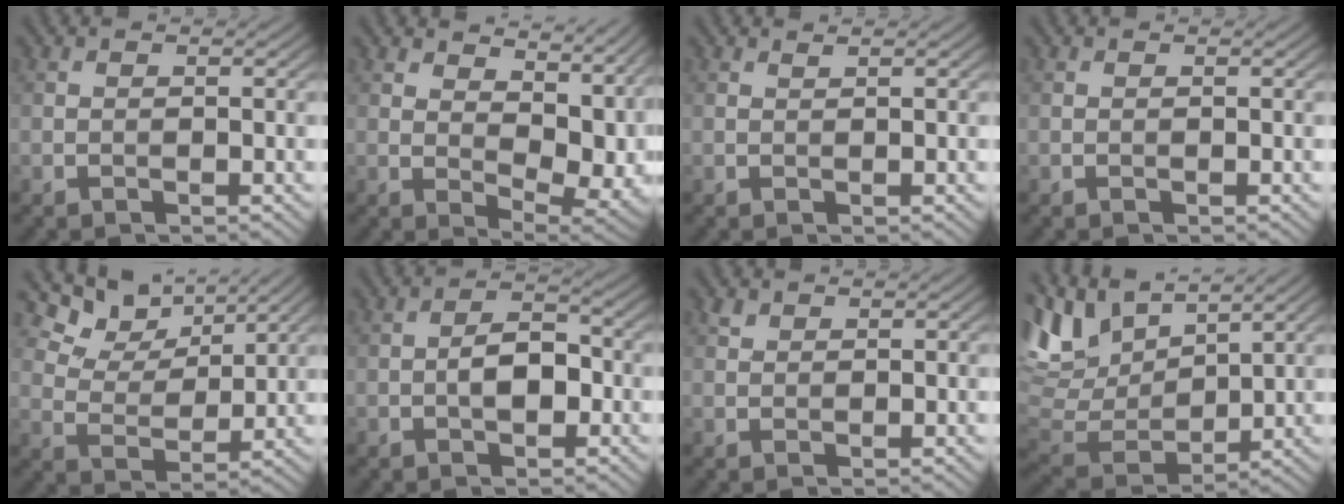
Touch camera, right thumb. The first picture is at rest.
{"total": 11.3, "force": [5.7, 5.1, 8.2], "torque": [-0.132, -0.008, 0.104]}
{"total": 0.5, "force": [0.5, -0.1, 0.2], "torque": [-0.005, 0.002, 0.011]}
{"total": 0.0}
{"total": 8.9, "force": [6.5, 4.2, 4.5], "torque": [-0.100, -0.015, 0.132]}
{"total": 4.1, "force": [-1.0, 2.2, 3.3], "torque": [-0.056, 0.007, -0.020]}
{"total": 1.0, "force": [0.8, 0.6, 0.3], "torque": [-0.007, 0.001, 0.015]}
{"total": 11.1, "force": [6.9, 5.3, 6.9], "torque": [-0.198, 0.022, 0.135]}